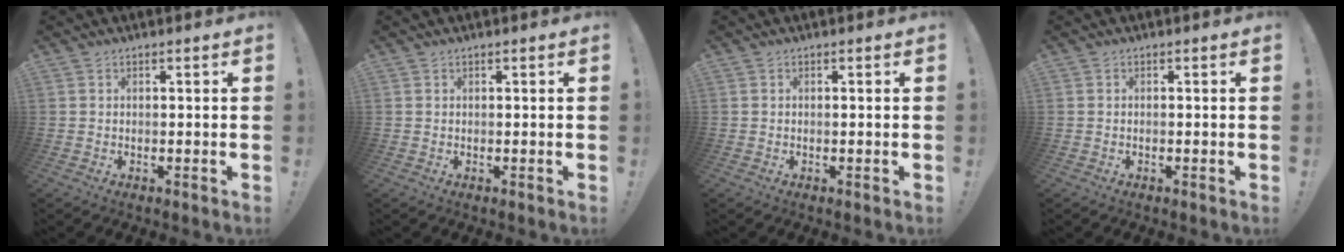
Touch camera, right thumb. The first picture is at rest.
{"total": 0.0}
{"total": 0.0}
{"total": 0.0}